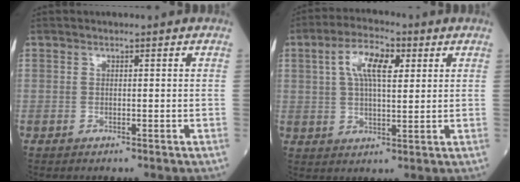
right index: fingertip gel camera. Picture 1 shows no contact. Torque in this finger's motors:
{"motor_torque": [0.50, -0.09, 0.27, 0.13]}